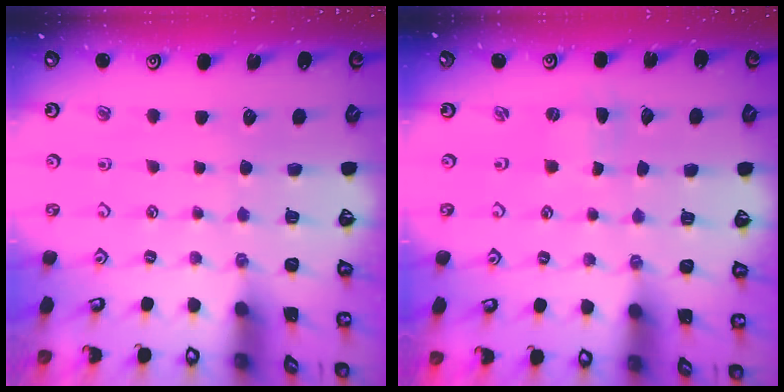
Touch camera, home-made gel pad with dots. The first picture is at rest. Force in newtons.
{"total": 0.0}